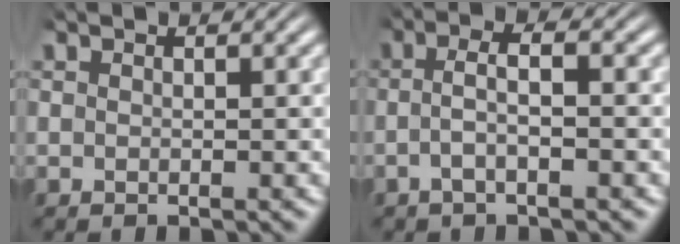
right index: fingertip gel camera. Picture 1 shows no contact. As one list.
[{"total": 3.0, "force": [-0.9, 0.8, 2.8], "torque": [-0.055, 0.000, -0.020]}]